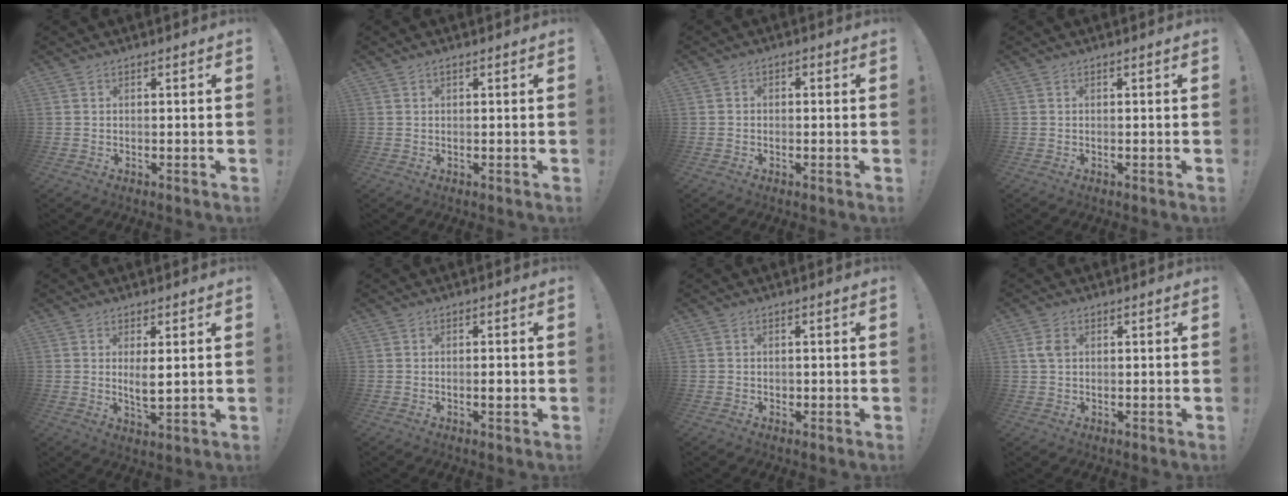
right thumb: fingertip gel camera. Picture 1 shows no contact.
{"total": 0.7, "force": [0.4, 0.4, 0.3], "torque": [-0.010, 0.003, 0.009]}
{"total": 1.7, "force": [-1.1, 1.1, 0.7], "torque": [-0.009, 0.008, -0.021]}
{"total": 0.0}
{"total": 4.4, "force": [1.6, 1.3, 3.9], "torque": [-0.064, -0.015, 0.024]}
{"total": 1.7, "force": [-0.4, 0.3, 1.6], "torque": [-0.020, -0.001, -0.009]}
{"total": 0.7, "force": [0.1, 0.7, 0.0], "torque": [-0.002, 0.002, 0.002]}
{"total": 3.6, "force": [0.9, 2.5, 2.5], "torque": [-0.033, 0.002, 0.015]}